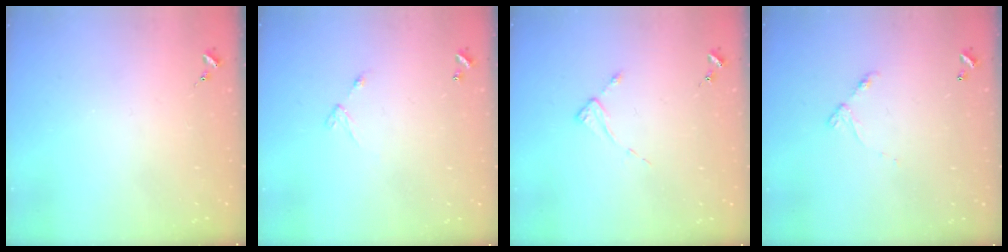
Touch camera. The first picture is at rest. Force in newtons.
{"total": 5.4, "press": 5.4, "slide": 0.4}
{"total": 2.5, "press": 2.5, "slide": 0.3}
{"total": 5.8, "press": 5.8, "slide": 0.5}